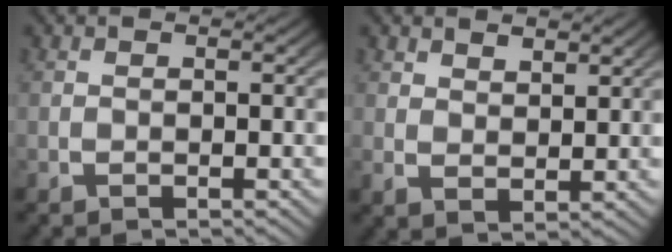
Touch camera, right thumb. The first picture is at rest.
{"total": 2.3, "force": [2.0, 0.8, 0.8], "torque": [-0.010, -0.005, 0.045]}